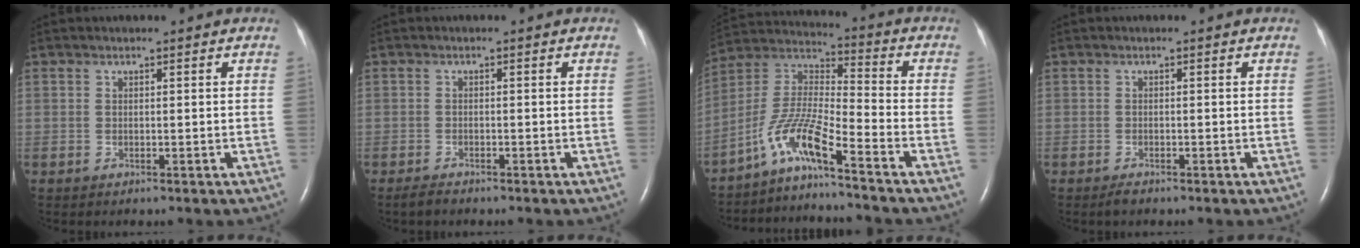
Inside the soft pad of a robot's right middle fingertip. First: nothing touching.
{"total": 1.4, "force": [-1.2, 0.3, 0.5], "torque": [-0.020, -0.004, -0.020]}
{"total": 9.5, "force": [-7.0, -0.3, 6.4], "torque": [-0.148, 0.009, -0.136]}
{"total": 1.1, "force": [-0.9, 0.3, 0.5], "torque": [-0.015, -0.003, -0.014]}